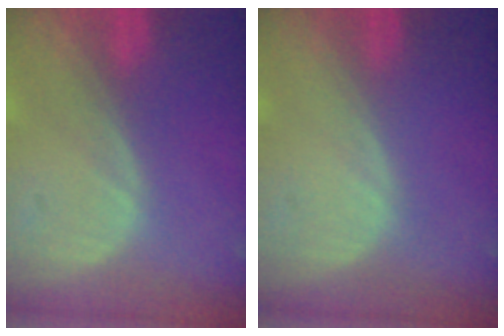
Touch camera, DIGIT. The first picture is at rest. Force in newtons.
{"total": 0.0}